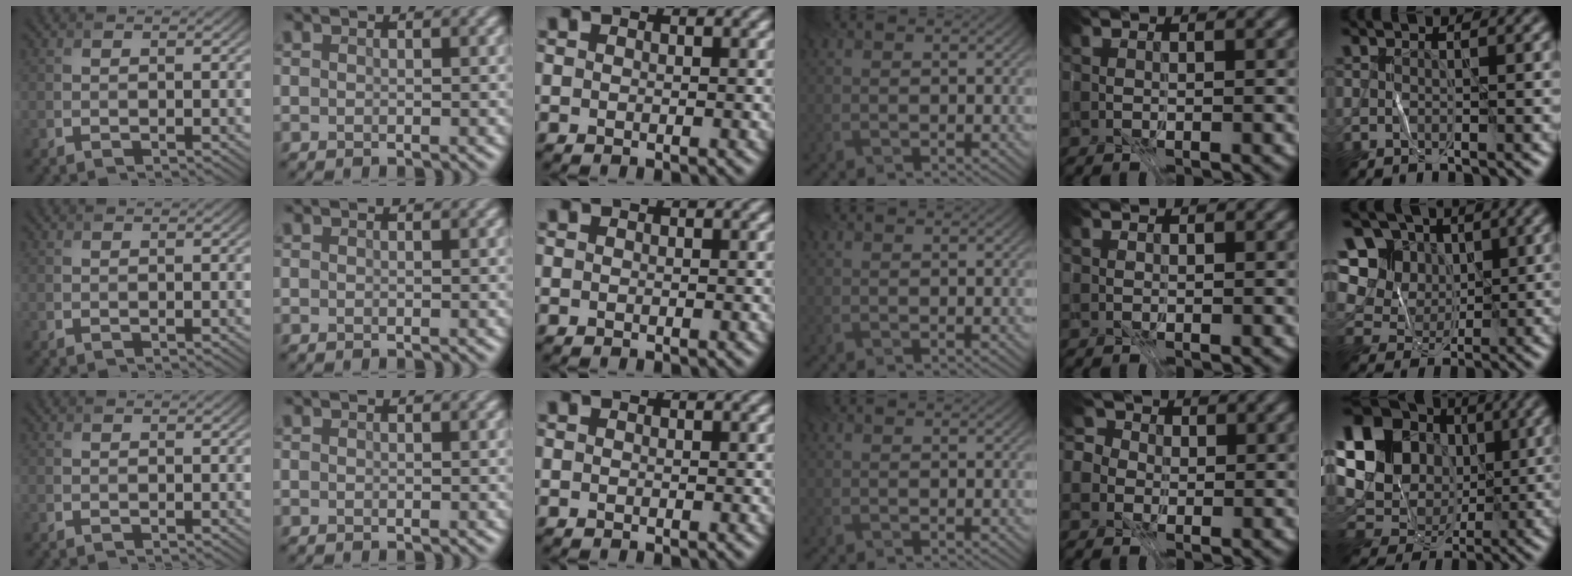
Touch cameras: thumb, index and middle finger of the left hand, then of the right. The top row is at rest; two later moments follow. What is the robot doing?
{"motion": "fold", "object": "file"}